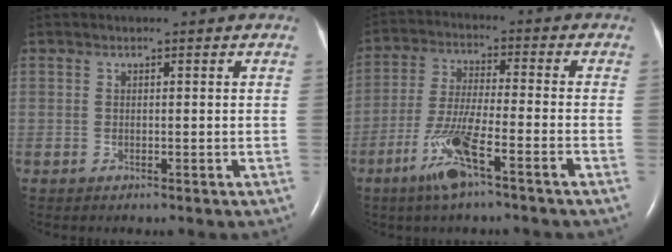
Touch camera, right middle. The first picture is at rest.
{"total": 9.2, "force": [-5.2, 0.3, 7.6], "torque": [-0.160, -0.011, -0.101]}